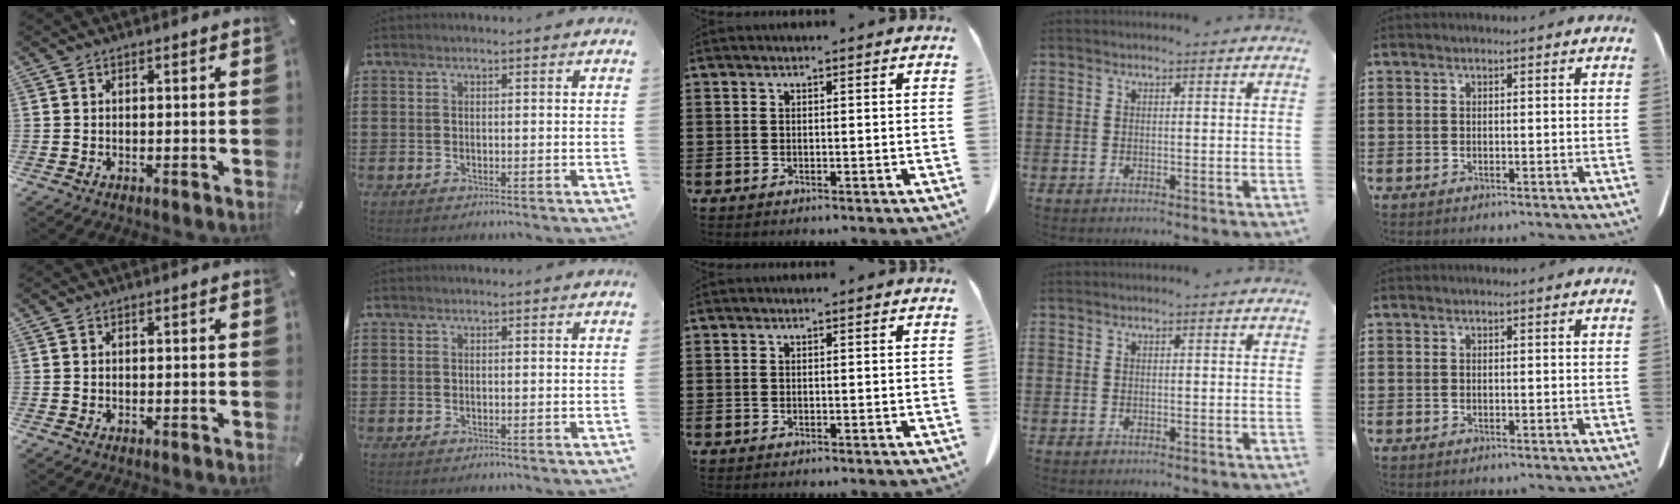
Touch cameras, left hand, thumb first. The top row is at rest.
{}